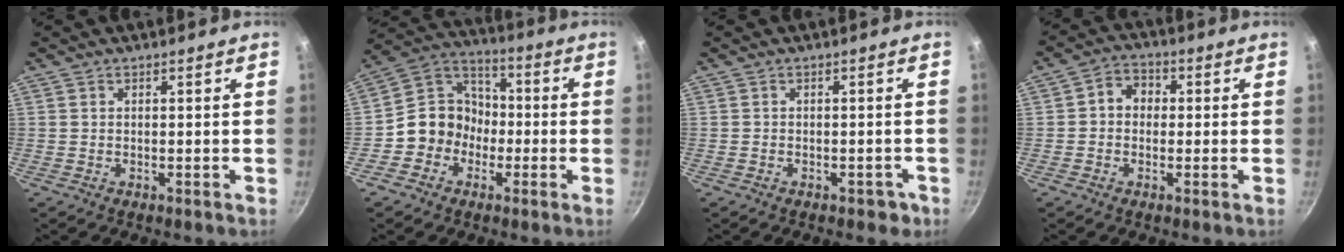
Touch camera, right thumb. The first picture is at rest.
{"total": 10.5, "force": [-2.9, 9.3, 3.8], "torque": [-0.019, 0.046, -0.071]}
{"total": 2.4, "force": [-1.3, 1.6, 1.2], "torque": [0.000, 0.023, 0.000]}
{"total": 5.1, "force": [0.2, 4.3, 2.7], "torque": [-0.019, 0.010, -0.010]}